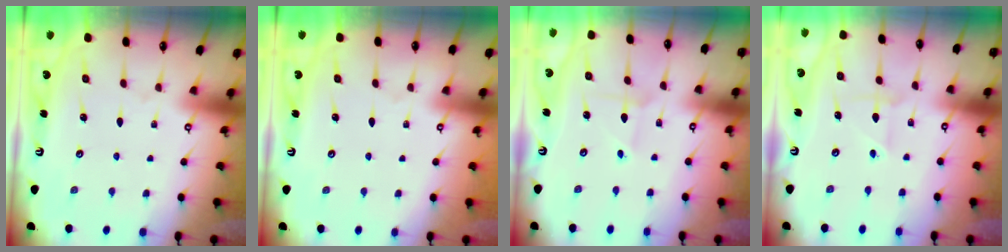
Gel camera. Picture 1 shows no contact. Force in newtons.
{"total": 0.0}
{"total": 2.3, "press": 2.3, "slide": 0.2}
{"total": 2.6, "press": 2.6, "slide": 0.3}